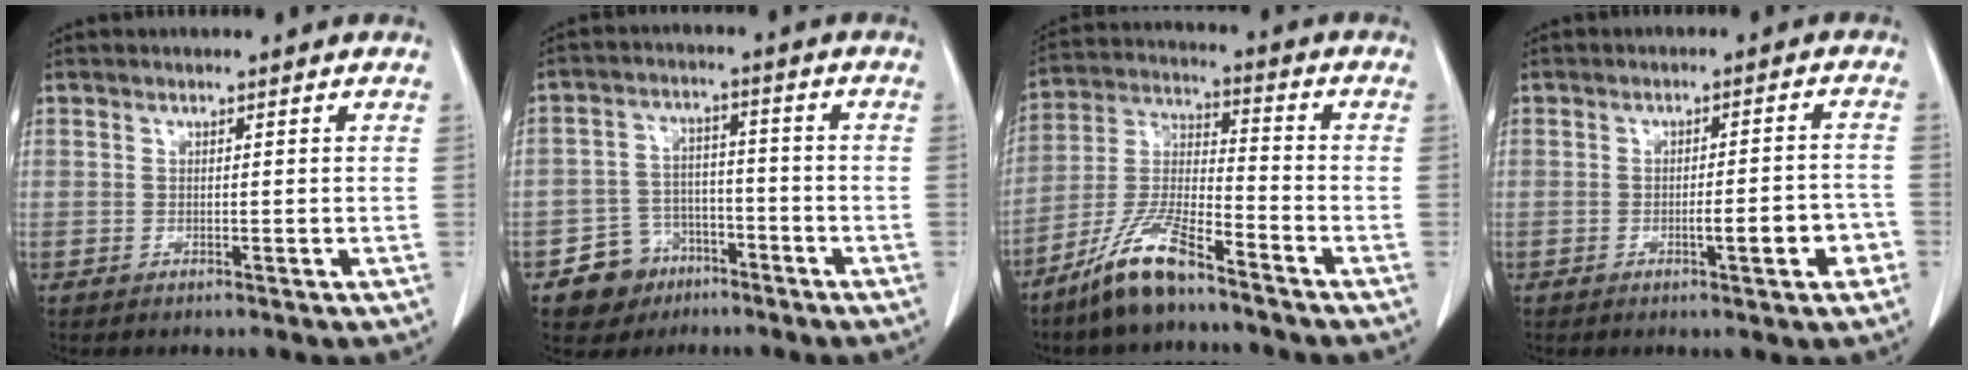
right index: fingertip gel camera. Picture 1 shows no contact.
{"total": 7.1, "force": [-4.1, 5.7, 1.1], "torque": [-0.014, 0.015, -0.063]}
{"total": 11.2, "force": [-8.3, 2.0, 7.2], "torque": [-0.157, -0.014, -0.165]}
{"total": 5.5, "force": [-2.3, 0.9, 4.9], "torque": [-0.065, 0.010, -0.026]}